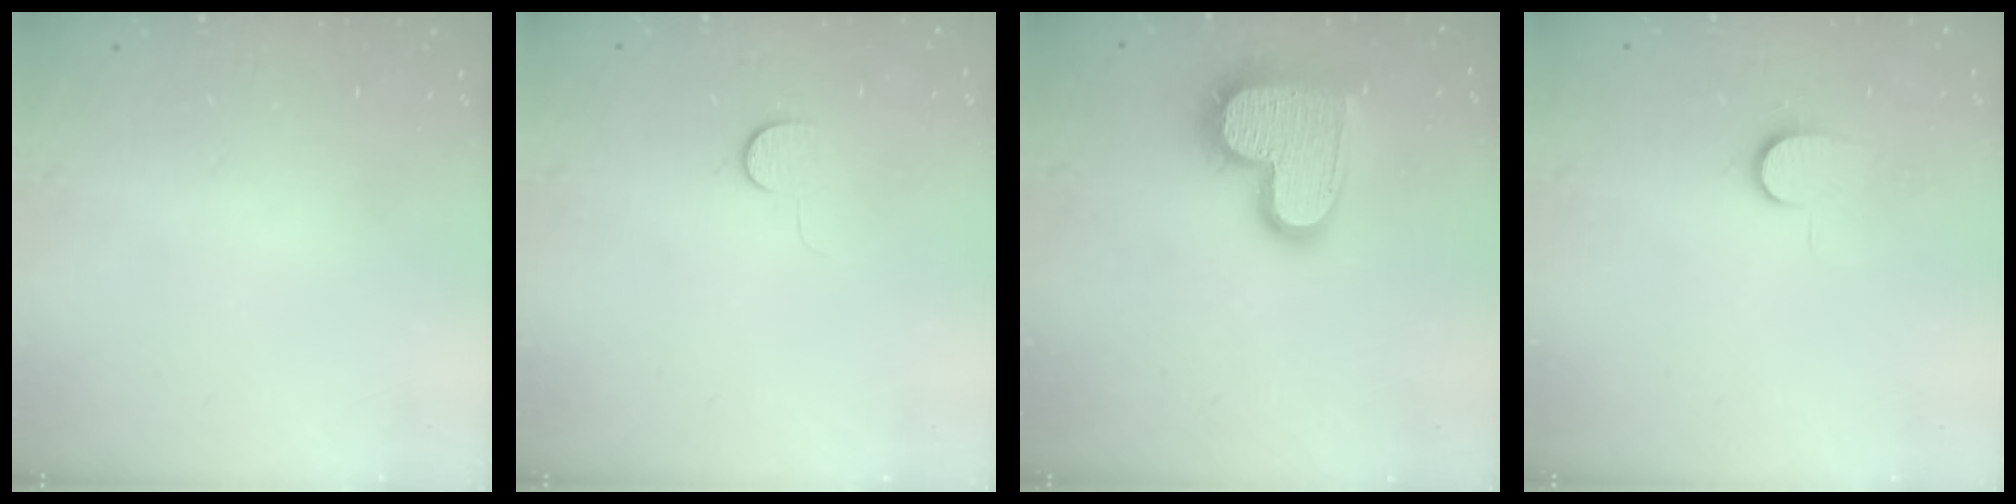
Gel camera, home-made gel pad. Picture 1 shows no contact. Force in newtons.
{"total": 4.8, "press": 4.7, "slide": 0.5}
{"total": 18.4, "press": 18.4, "slide": 1.0}
{"total": 6.4, "press": 6.3, "slide": 0.7}